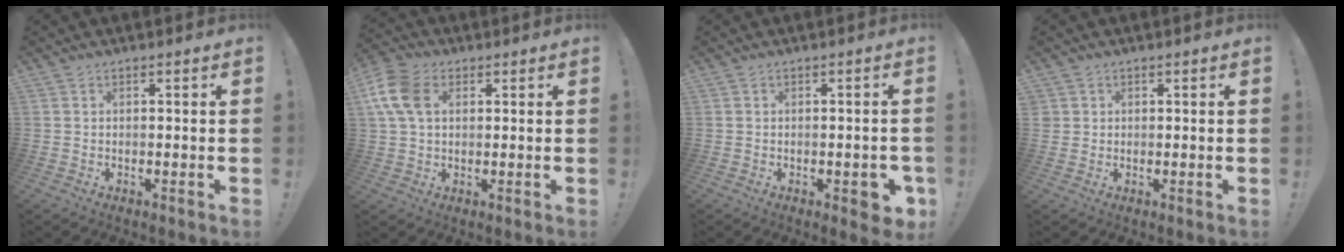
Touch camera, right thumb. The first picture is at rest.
{"total": 11.2, "force": [2.9, 7.8, 7.4], "torque": [-0.155, 0.006, 0.058]}
{"total": 4.9, "force": [-2.1, 1.9, 4.1], "torque": [-0.040, 0.004, -0.029]}
{"total": 1.5, "force": [0.6, 1.3, 0.2], "torque": [-0.001, -0.003, 0.013]}